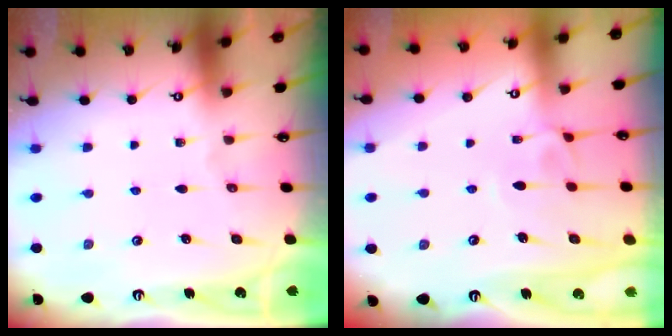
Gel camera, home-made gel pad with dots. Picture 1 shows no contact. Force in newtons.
{"total": 1.4, "press": 1.0, "slide": 1.0}